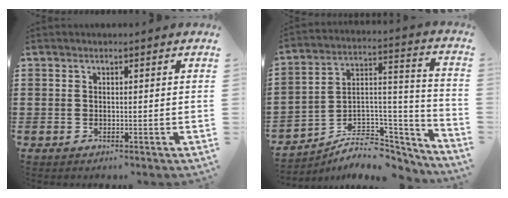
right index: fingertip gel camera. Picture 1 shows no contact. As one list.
[{"total": 7.1, "force": [-5.5, 3.8, 2.5], "torque": [-0.040, 0.008, -0.099]}]